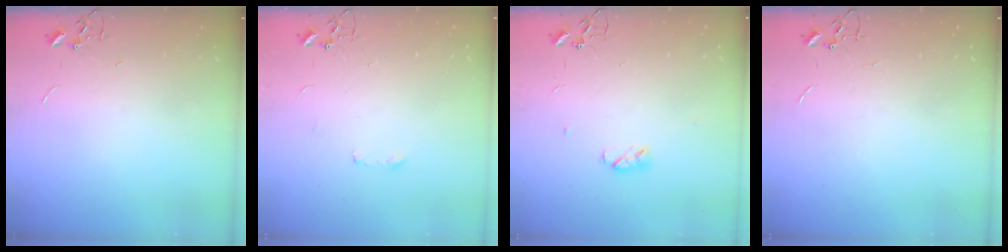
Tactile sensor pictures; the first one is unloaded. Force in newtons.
{"total": 3.1, "press": 3.0, "slide": 0.6}
{"total": 5.2, "press": 5.1, "slide": 0.7}
{"total": 0.0}